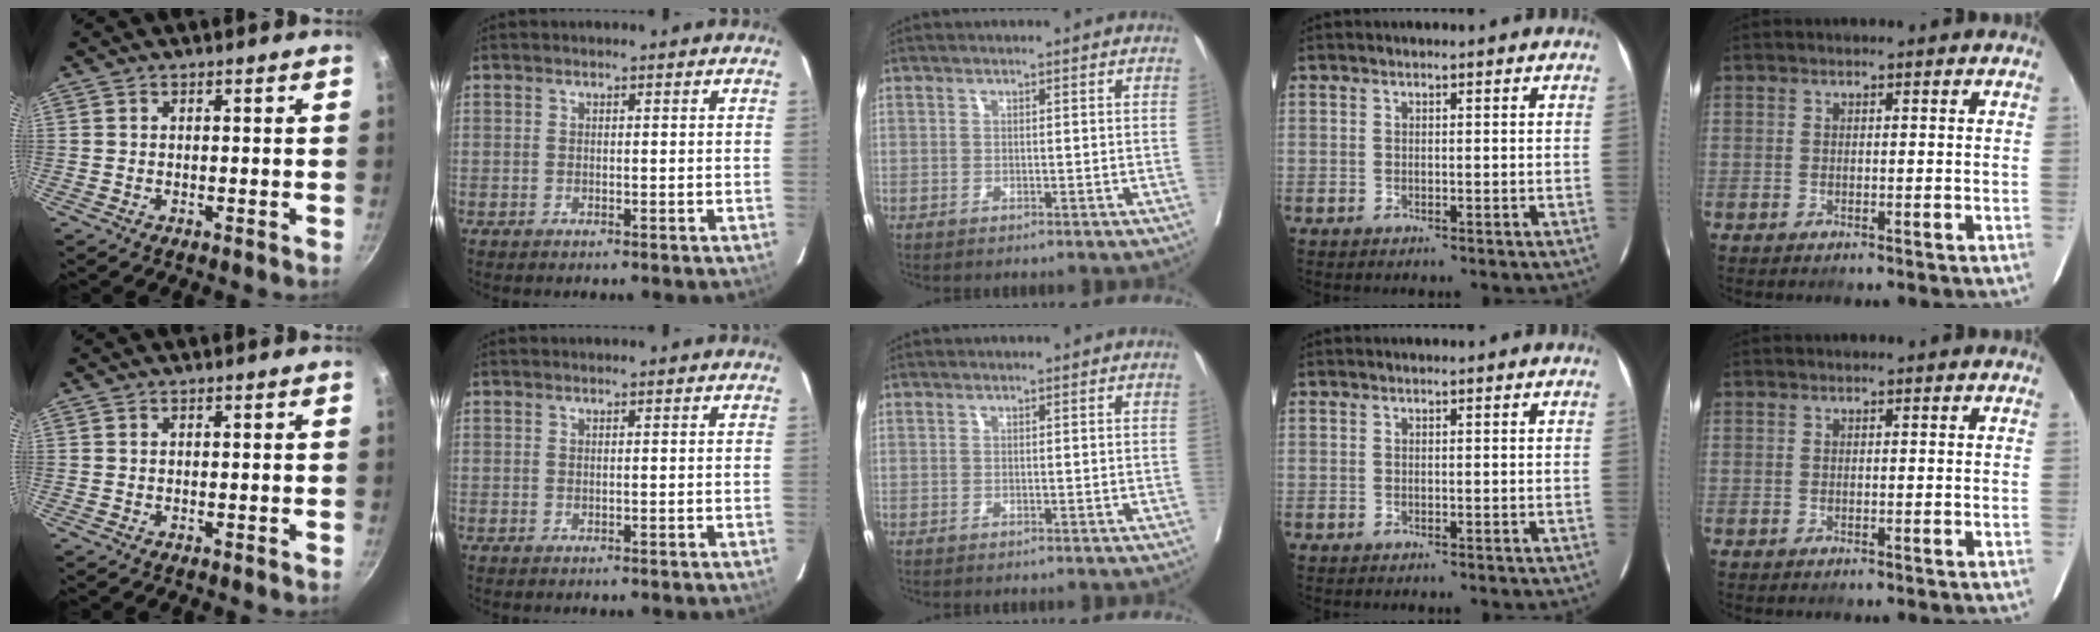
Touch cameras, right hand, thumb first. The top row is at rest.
{}